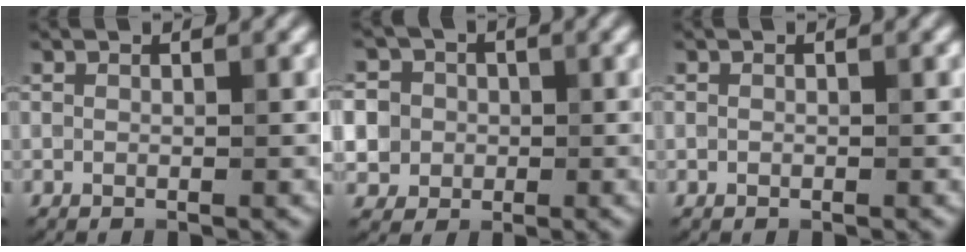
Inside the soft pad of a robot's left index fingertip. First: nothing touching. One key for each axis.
{"total": 7.8, "fx": 0.8, "fy": 7.4, "fz": 2.6, "tx": -0.058, "ty": 0.028, "tz": -0.008}
{"total": 0.0}